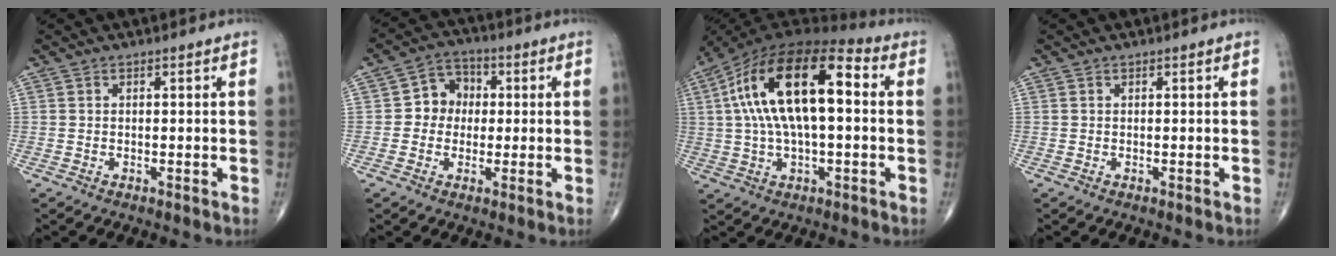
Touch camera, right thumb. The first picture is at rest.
{"total": 6.8, "force": [0.2, 6.0, 3.2], "torque": [-0.018, 0.018, -0.010]}
{"total": 20.7, "force": [2.8, 9.3, 18.3], "torque": [-0.333, 0.039, 0.037]}
{"total": 0.0}